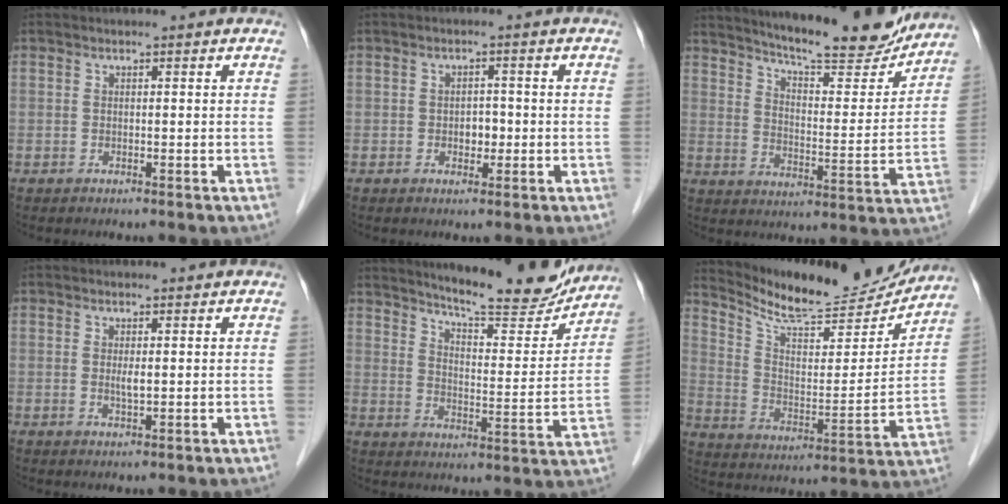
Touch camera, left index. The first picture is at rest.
{"total": 2.2, "force": [-0.5, 1.5, 1.5], "torque": [-0.020, 0.004, -0.006]}
{"total": 19.2, "force": [17.3, 2.4, 7.9], "torque": [-0.120, -0.025, 0.237]}
{"total": 1.2, "force": [0.3, 0.2, 1.2], "torque": [-0.026, -0.003, 0.006]}
{"total": 17.1, "force": [15.6, 2.0, 6.5], "torque": [-0.097, -0.037, 0.210]}
{"total": 17.2, "force": [16.6, 2.1, 4.0], "torque": [-0.080, -0.041, 0.252]}